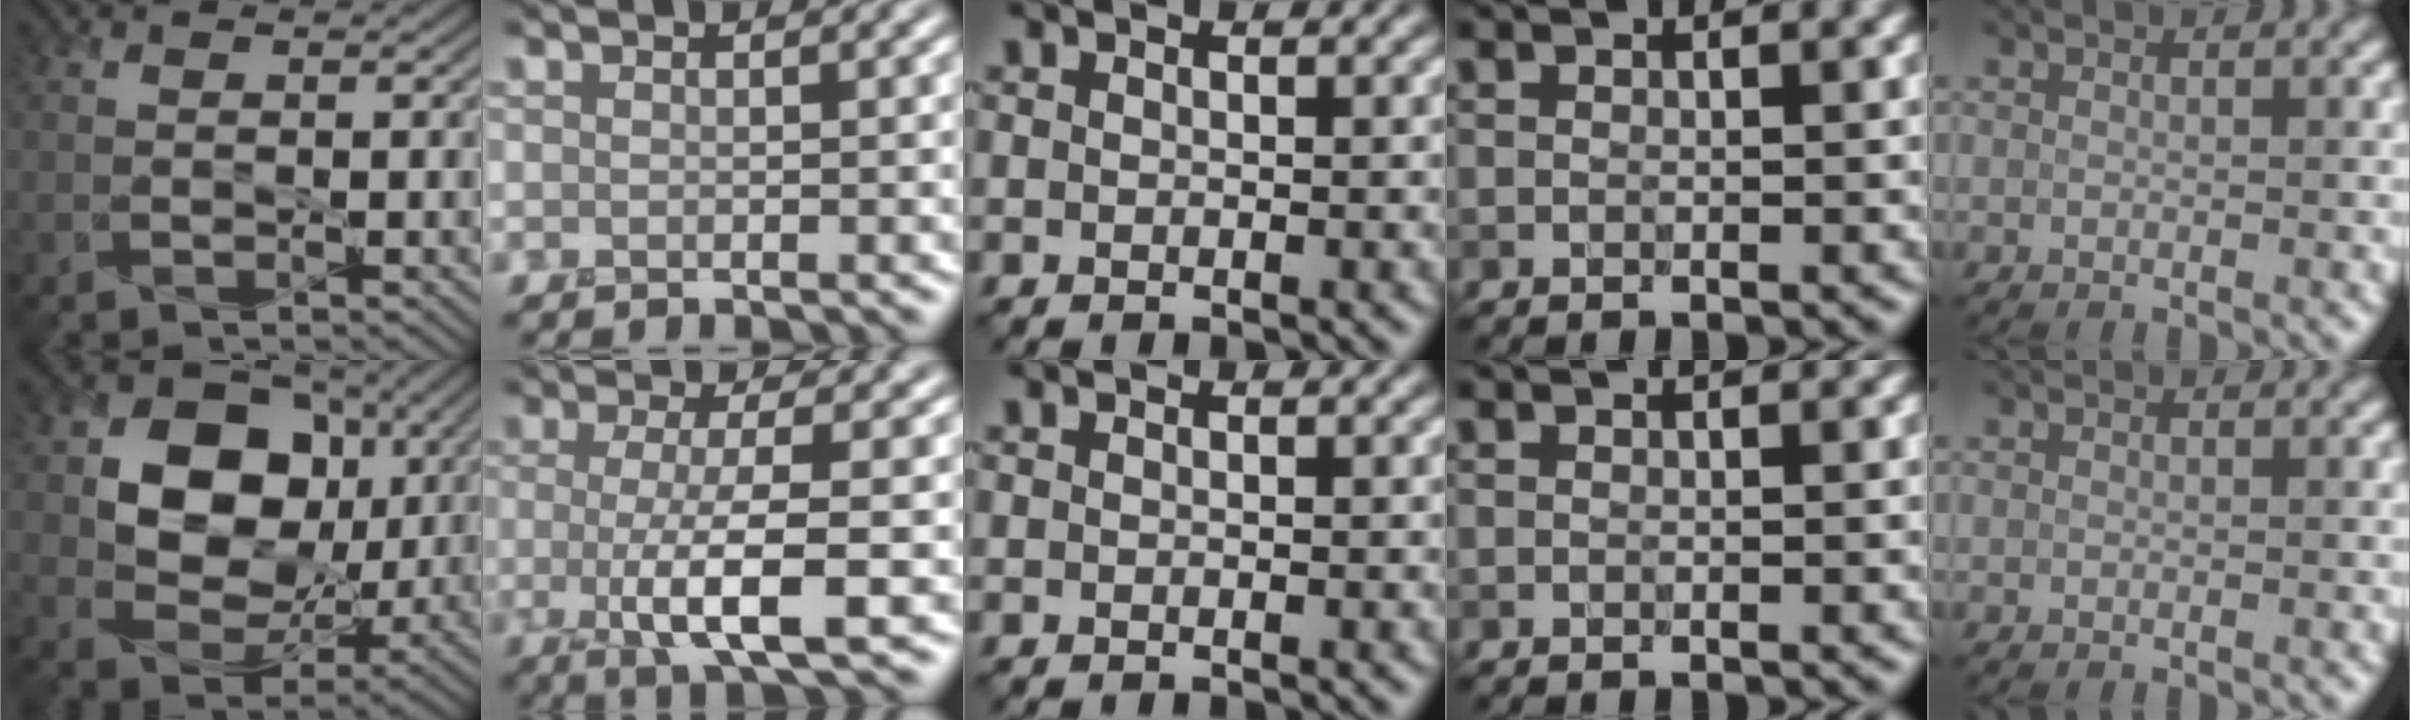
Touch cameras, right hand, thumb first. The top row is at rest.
{"thumb": {"total": 12.7, "force": [2.6, 10.1, 7.2], "torque": [-0.140, -0.002, 0.046]}, "index": {"total": 5.5, "force": [-0.6, 1.3, 5.3], "torque": [-0.099, -0.008, -0.010]}}